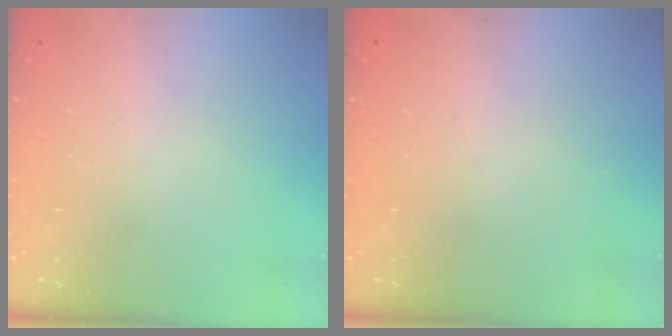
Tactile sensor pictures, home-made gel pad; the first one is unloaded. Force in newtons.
{"total": 2.9, "press": 2.4, "slide": 1.6}